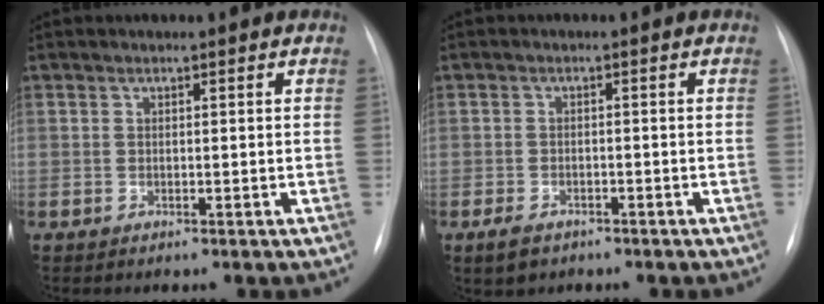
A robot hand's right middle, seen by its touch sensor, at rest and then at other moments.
{"total": 3.2, "force": [-2.2, 1.9, 1.4], "torque": [-0.030, -0.001, -0.030]}